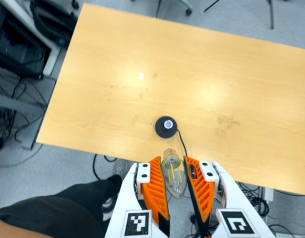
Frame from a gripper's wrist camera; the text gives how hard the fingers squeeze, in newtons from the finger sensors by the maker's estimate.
{"total": 14.7, "left": 17.0, "right": 12.4}